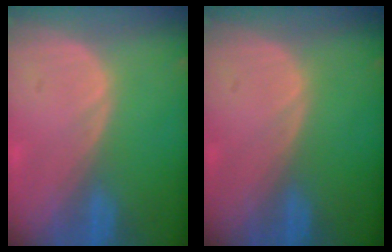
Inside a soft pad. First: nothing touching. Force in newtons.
{"total": 0.0}